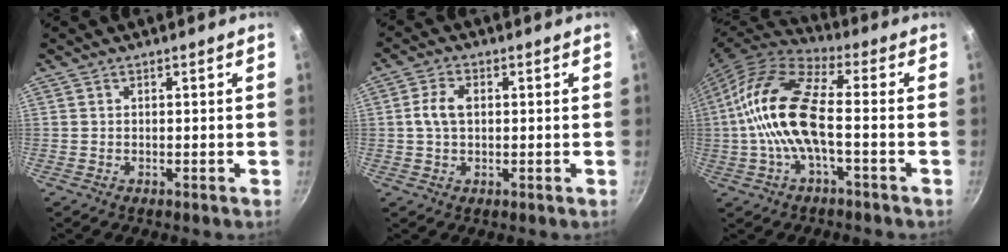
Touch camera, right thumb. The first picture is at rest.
{"total": 4.8, "force": [0.5, 3.0, 3.7], "torque": [-0.080, 0.010, 0.007]}
{"total": 16.4, "force": [-1.5, 6.3, 15.1], "torque": [-0.321, 0.038, -0.033]}